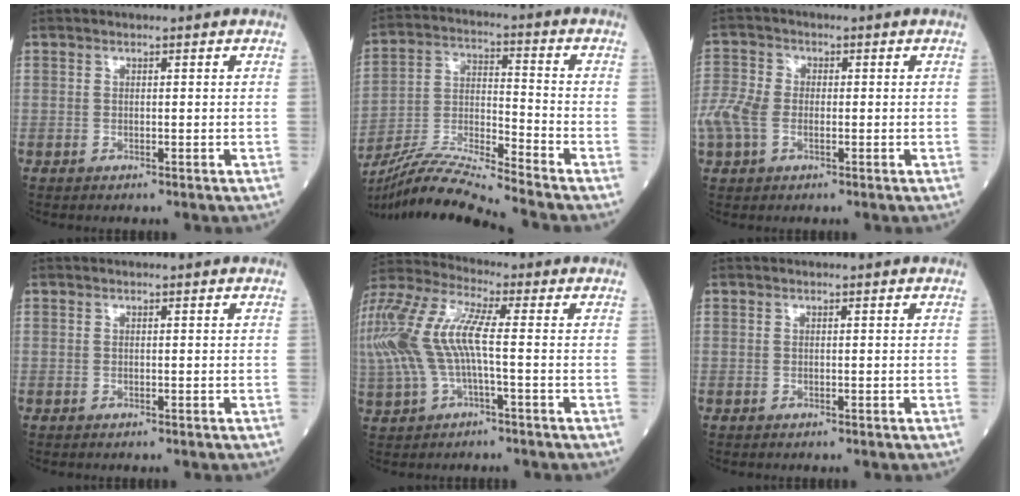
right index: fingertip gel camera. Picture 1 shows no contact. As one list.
[{"total": 11.3, "force": [-10.5, -1.9, 3.7], "torque": [-0.072, -0.006, -0.198]}, {"total": 6.4, "force": [-1.6, 3.8, 4.9], "torque": [-0.141, 0.011, -0.035]}, {"total": 0.0}, {"total": 15.8, "force": [-0.1, 4.8, 15.1], "torque": [-0.357, 0.025, -0.005]}, {"total": 0.0}]